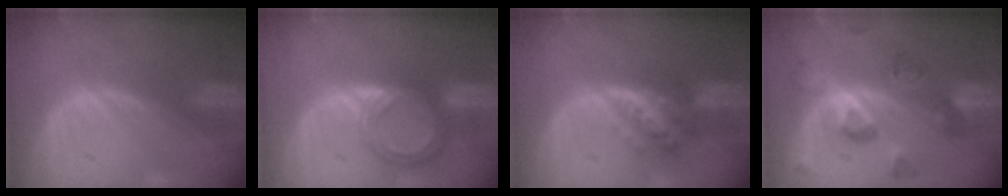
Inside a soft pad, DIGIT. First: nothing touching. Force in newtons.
{"total": 6.7, "press": 6.2, "slide": 2.5}
{"total": 5.7, "press": 5.2, "slide": 2.3}
{"total": 8.4, "press": 8.4, "slide": 0.3}